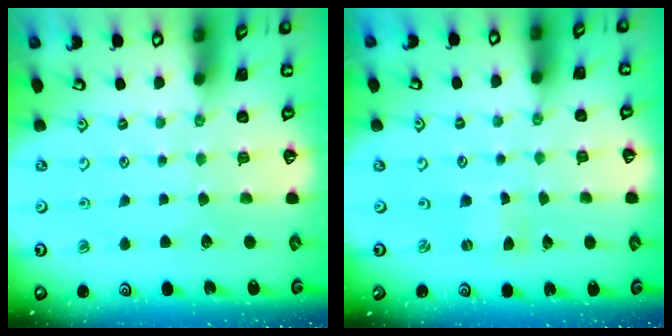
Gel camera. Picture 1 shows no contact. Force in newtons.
{"total": 0.0}